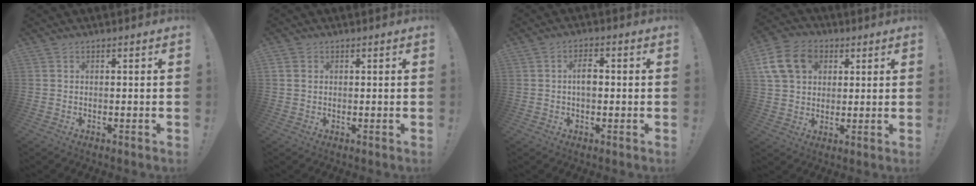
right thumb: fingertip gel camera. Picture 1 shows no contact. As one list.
[{"total": 1.9, "force": [0.4, 1.8, 0.5], "torque": [-0.007, 0.003, 0.009]}, {"total": 4.7, "force": [0.1, 2.8, 3.8], "torque": [-0.063, 0.005, -0.004]}, {"total": 15.2, "force": [4.9, 12.1, 7.7], "torque": [-0.118, -0.010, 0.103]}]